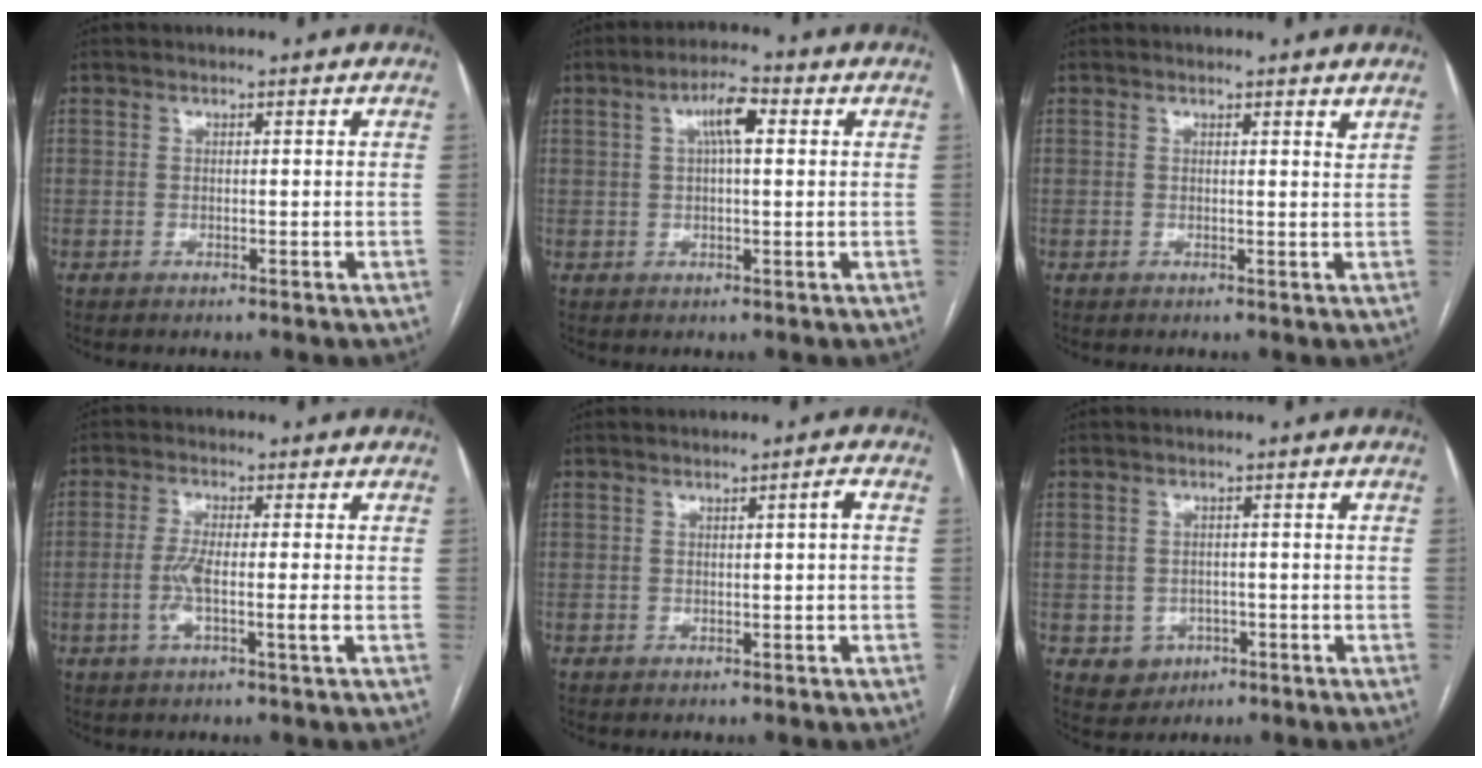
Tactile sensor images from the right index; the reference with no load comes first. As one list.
[{"total": 5.2, "force": [1.5, 1.1, 4.8], "torque": [-0.089, 0.017, 0.026]}, {"total": 1.7, "force": [1.5, 0.2, 0.6], "torque": [-0.010, -0.006, 0.014]}, {"total": 4.8, "force": [-1.3, 0.1, 4.6], "torque": [-0.097, -0.001, -0.024]}, {"total": 1.2, "force": [0.0, -0.2, 1.2], "torque": [-0.019, 0.002, 0.002]}, {"total": 4.2, "force": [-1.5, 3.9, 0.8], "torque": [-0.004, 0.008, -0.012]}]